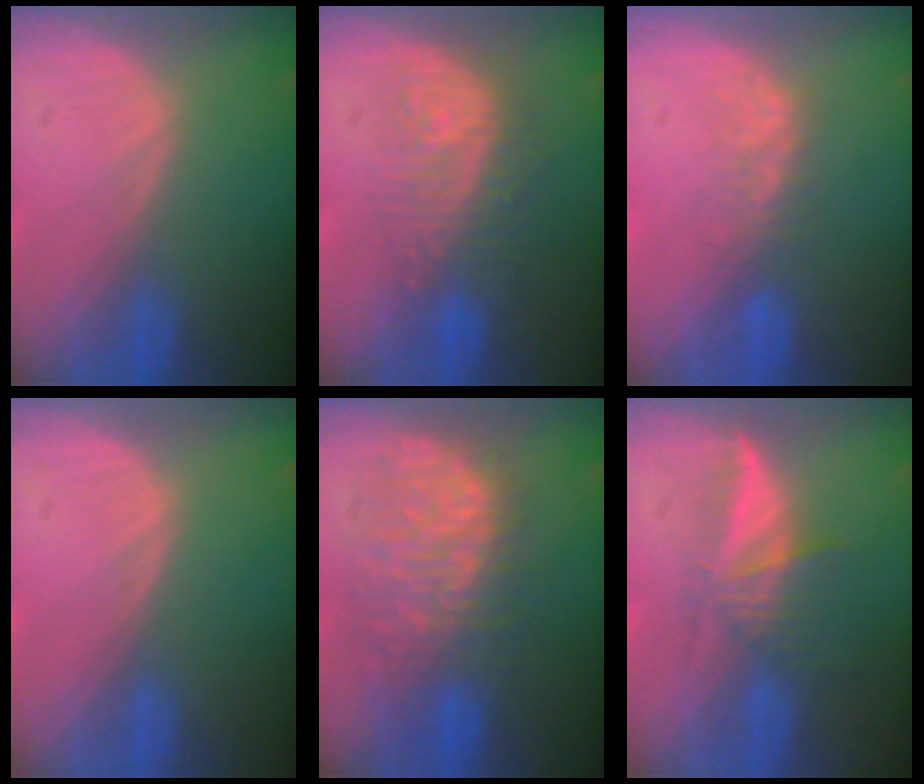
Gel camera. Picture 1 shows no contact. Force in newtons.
{"total": 9.5, "press": 8.2, "slide": 4.9}
{"total": 3.1, "press": 2.7, "slide": 1.5}
{"total": 0.0}
{"total": 10.1, "press": 10.0, "slide": 1.1}
{"total": 6.0, "press": 5.2, "slide": 2.9}